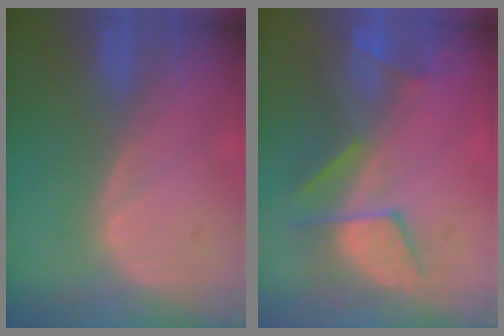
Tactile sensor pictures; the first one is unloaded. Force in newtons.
{"total": 7.6, "press": 7.1, "slide": 2.6}